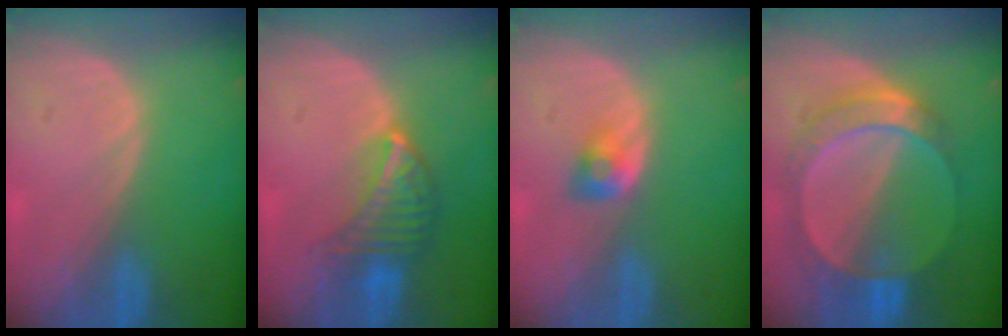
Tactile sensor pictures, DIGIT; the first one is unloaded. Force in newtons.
{"total": 6.7, "press": 6.1, "slide": 2.8}
{"total": 2.8, "press": 2.5, "slide": 1.3}
{"total": 8.2, "press": 7.7, "slide": 2.7}